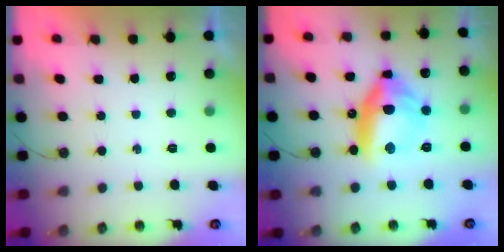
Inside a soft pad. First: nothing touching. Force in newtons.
{"total": 14.7, "press": 14.6, "slide": 2.0}